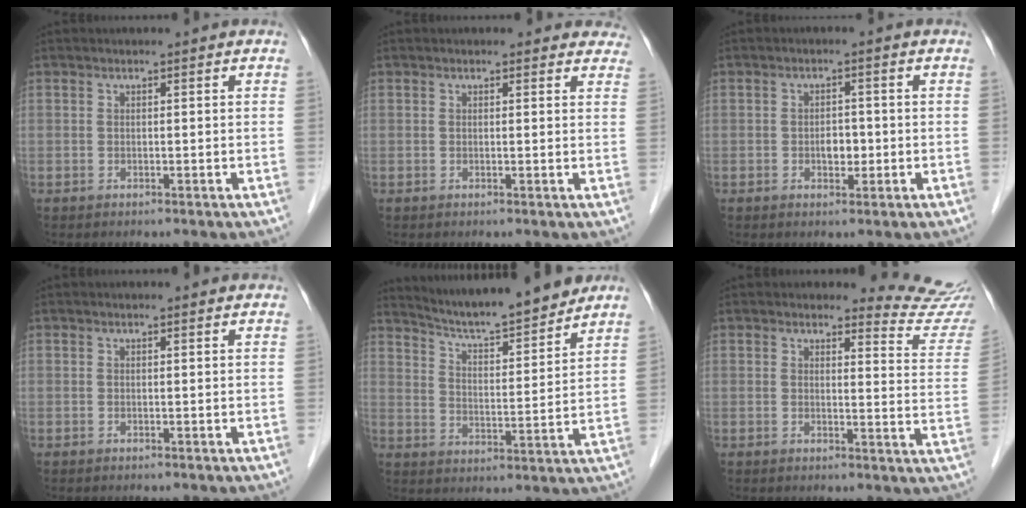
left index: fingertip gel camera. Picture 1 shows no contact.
{"total": 3.7, "force": [3.4, 1.5, 0.5], "torque": [0.015, -0.006, 0.014]}
{"total": 2.6, "force": [-0.7, 1.6, 1.9], "torque": [-0.028, 0.003, -0.007]}
{"total": 0.6, "force": [0.6, 0.1, 0.0], "torque": [-0.009, 0.002, 0.005]}
{"total": 13.9, "force": [12.9, 0.5, 5.2], "torque": [-0.087, 0.001, 0.200]}
{"total": 8.3, "force": [8.3, 0.0, -0.1], "torque": [0.009, -0.083, 0.071]}